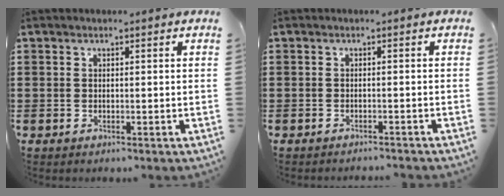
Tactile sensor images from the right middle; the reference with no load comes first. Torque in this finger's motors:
{"motor_torque": [0.01, -0.01, -0.02, 0.00]}